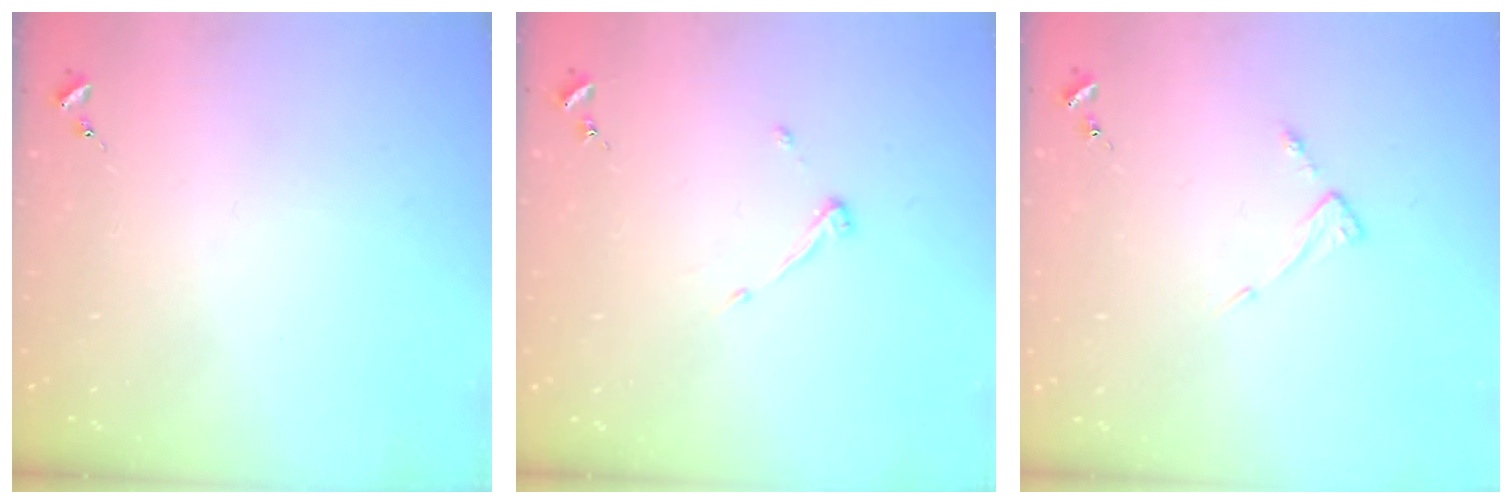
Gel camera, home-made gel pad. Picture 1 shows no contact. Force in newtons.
{"total": 3.9, "press": 3.9, "slide": 0.6}
{"total": 3.9, "press": 3.9, "slide": 0.5}